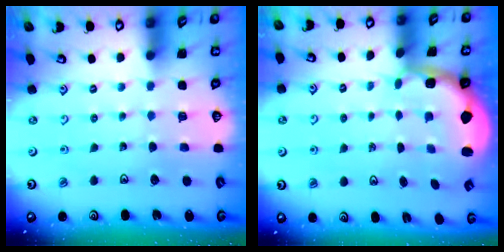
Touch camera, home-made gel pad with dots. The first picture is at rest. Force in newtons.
{"total": 3.0, "press": 2.2, "slide": 2.1}